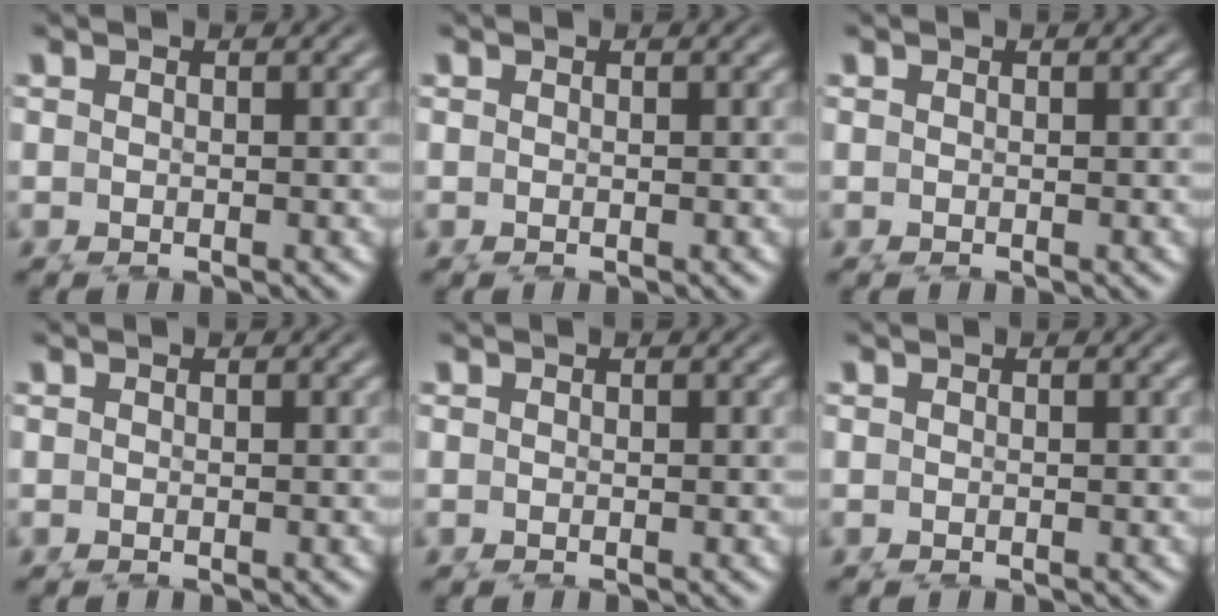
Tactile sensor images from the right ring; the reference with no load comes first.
{"total": 0.0}
{"total": 0.0}
{"total": 0.0}
{"total": 0.0}
{"total": 0.0}